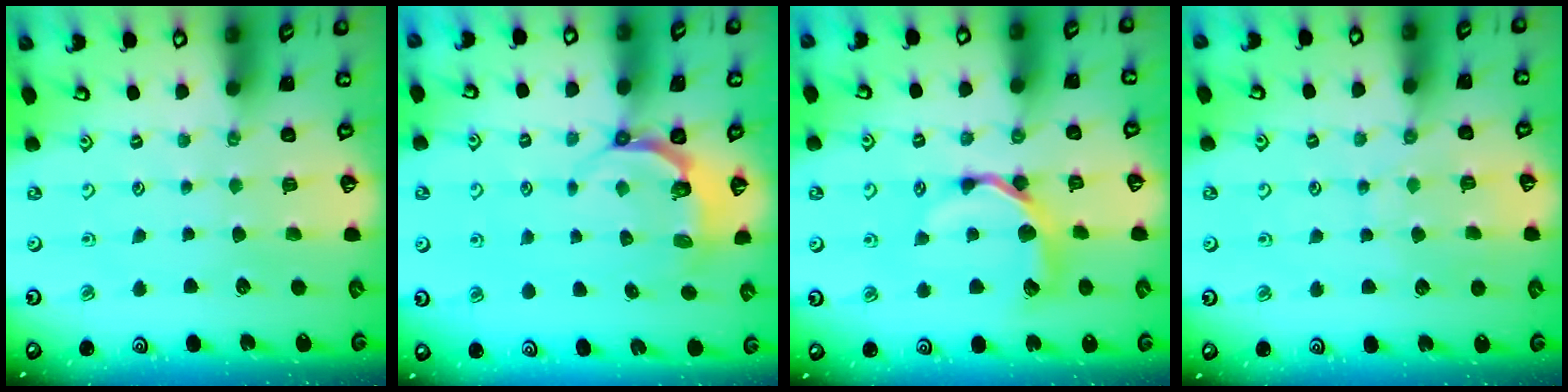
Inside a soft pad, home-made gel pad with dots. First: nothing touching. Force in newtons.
{"total": 5.6, "press": 4.6, "slide": 3.1}
{"total": 10.6, "press": 10.6, "slide": 1.3}
{"total": 5.0, "press": 4.9, "slide": 0.7}